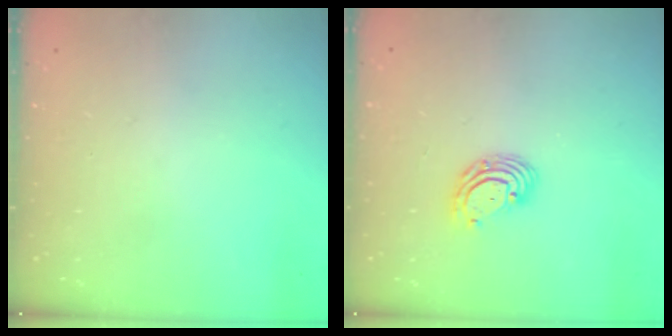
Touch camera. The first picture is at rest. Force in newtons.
{"total": 5.7, "press": 5.7, "slide": 0.9}